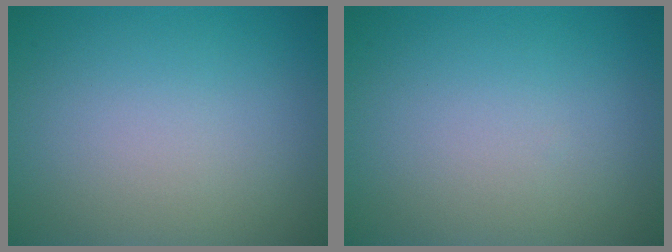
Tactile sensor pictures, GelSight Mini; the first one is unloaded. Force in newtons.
{"total": 0.0}